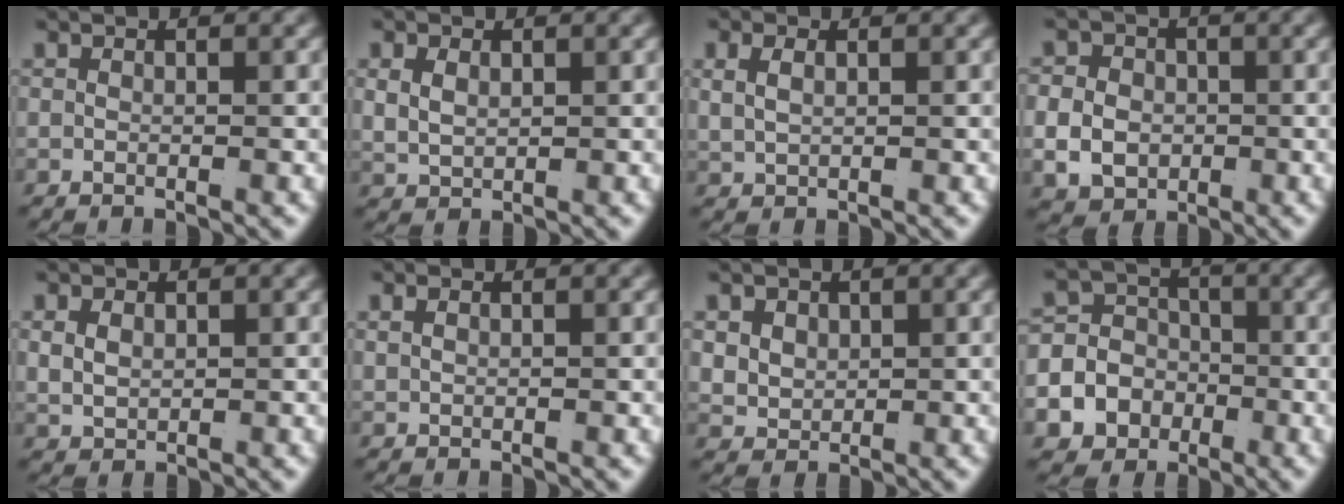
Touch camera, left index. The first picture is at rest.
{"total": 2.4, "force": [0.8, 1.8, 1.4], "torque": [-0.035, -0.006, 0.027]}
{"total": 1.4, "force": [0.8, 0.7, 1.0], "torque": [-0.023, -0.002, 0.024]}
{"total": 5.4, "force": [-0.7, 4.8, 2.3], "torque": [-0.047, -0.016, -0.008]}
{"total": 2.0, "force": [0.8, 1.5, 1.1], "torque": [-0.030, -0.008, 0.027]}
{"total": 0.7, "force": [0.6, -0.2, 0.3], "torque": [-0.003, 0.002, 0.018]}
{"total": 3.4, "force": [0.8, 2.9, 1.4], "torque": [-0.048, -0.021, 0.032]}
{"total": 11.7, "force": [-3.5, 10.6, 3.5], "torque": [-0.091, -0.044, -0.065]}